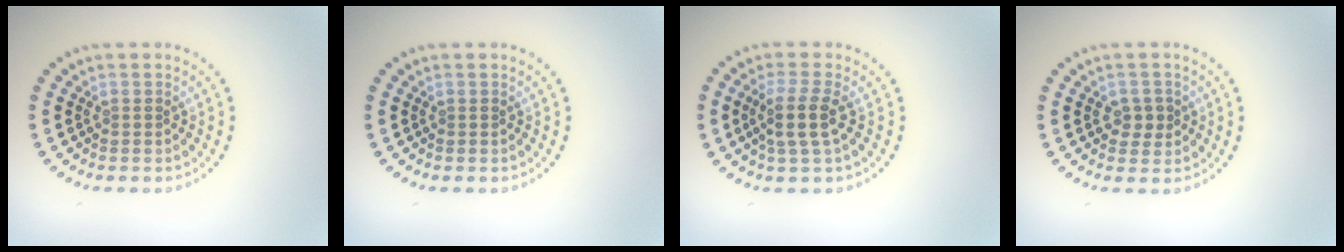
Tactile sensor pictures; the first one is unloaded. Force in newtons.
{"total": 0.0}
{"total": 2.7, "press": 2.3, "slide": 1.5}
{"total": 1.9, "press": 1.8, "slide": 0.4}